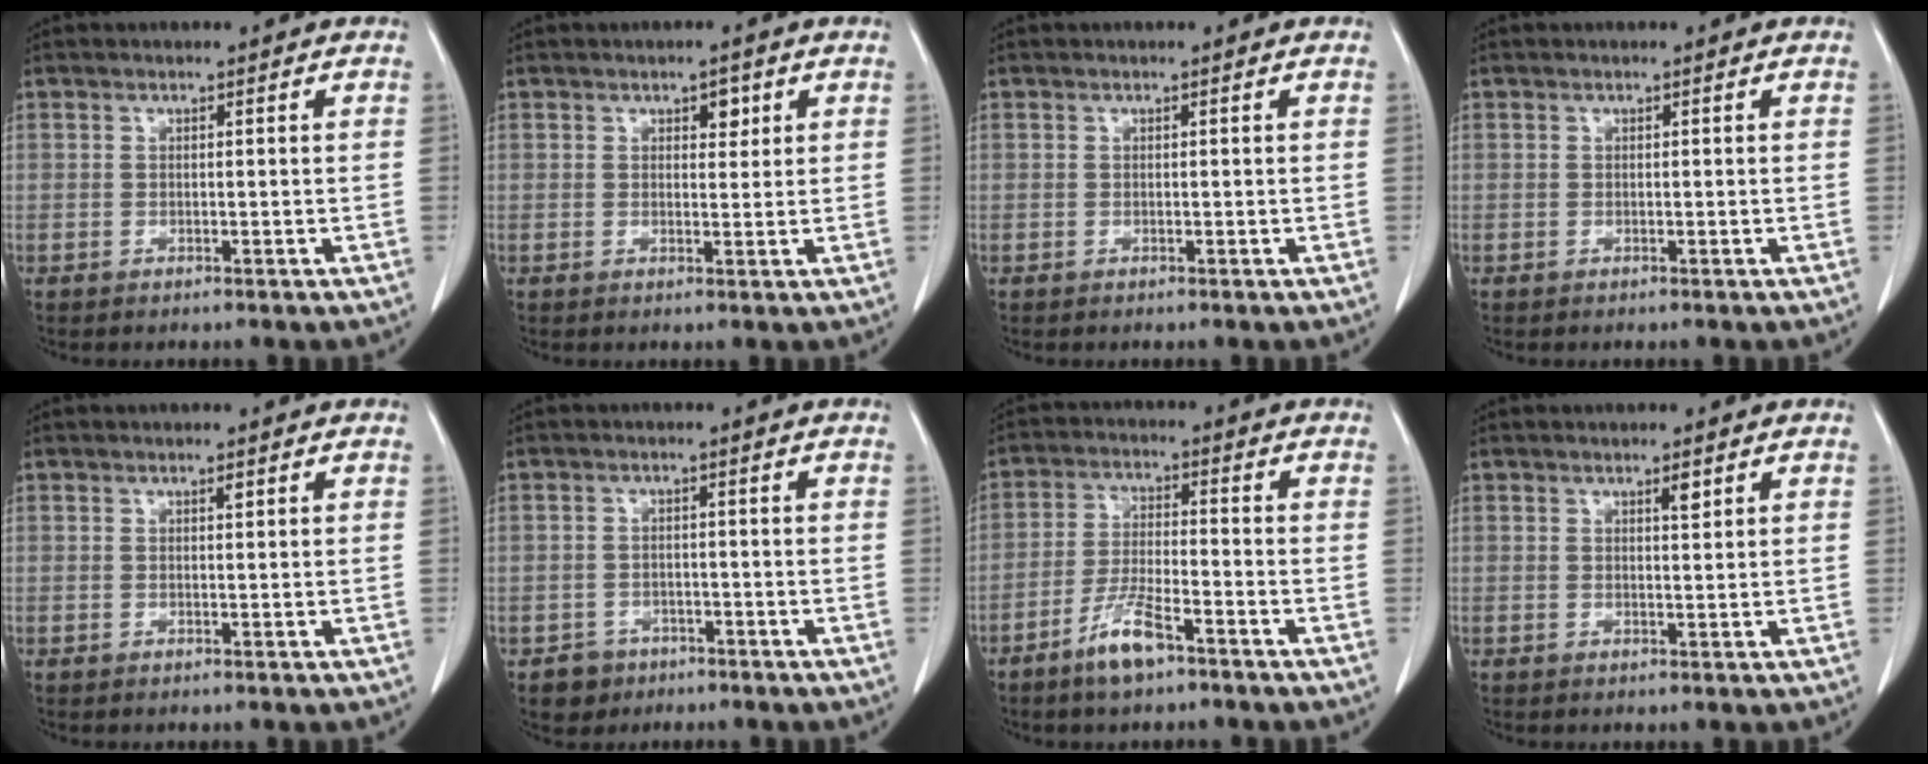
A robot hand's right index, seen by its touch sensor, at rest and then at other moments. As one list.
[{"total": 2.2, "force": [1.1, 1.2, 1.5], "torque": [-0.017, 0.000, 0.015]}, {"total": 0.0}, {"total": 0.0}, {"total": 0.5, "force": [0.3, 0.1, 0.4], "torque": [-0.010, -0.001, 0.004]}, {"total": 3.4, "force": [-1.9, 2.8, 0.1], "torque": [0.001, 0.012, -0.028]}, {"total": 6.9, "force": [-4.6, 1.2, 4.9], "torque": [-0.102, -0.007, -0.088]}, {"total": 1.4, "force": [0.8, 0.2, 1.1], "torque": [-0.020, -0.004, 0.013]}]